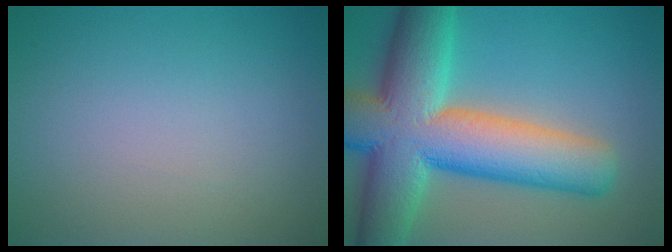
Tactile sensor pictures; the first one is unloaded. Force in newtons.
{"total": 14.6, "press": 14.5, "slide": 0.7}